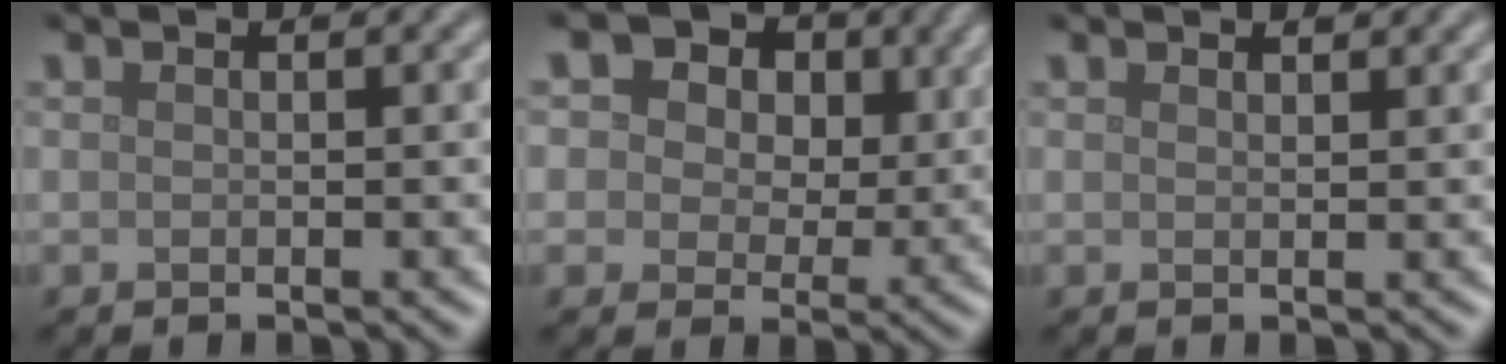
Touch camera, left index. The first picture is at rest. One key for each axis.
{"total": 12.8, "fx": 6.7, "fy": 8.5, "fz": 6.8, "tx": -0.103, "ty": 0.028, "tz": 0.085}
{"total": 0.9, "fx": 0.8, "fy": 0.1, "fz": 0.3, "tx": -0.003, "ty": 0.000, "tz": 0.015}